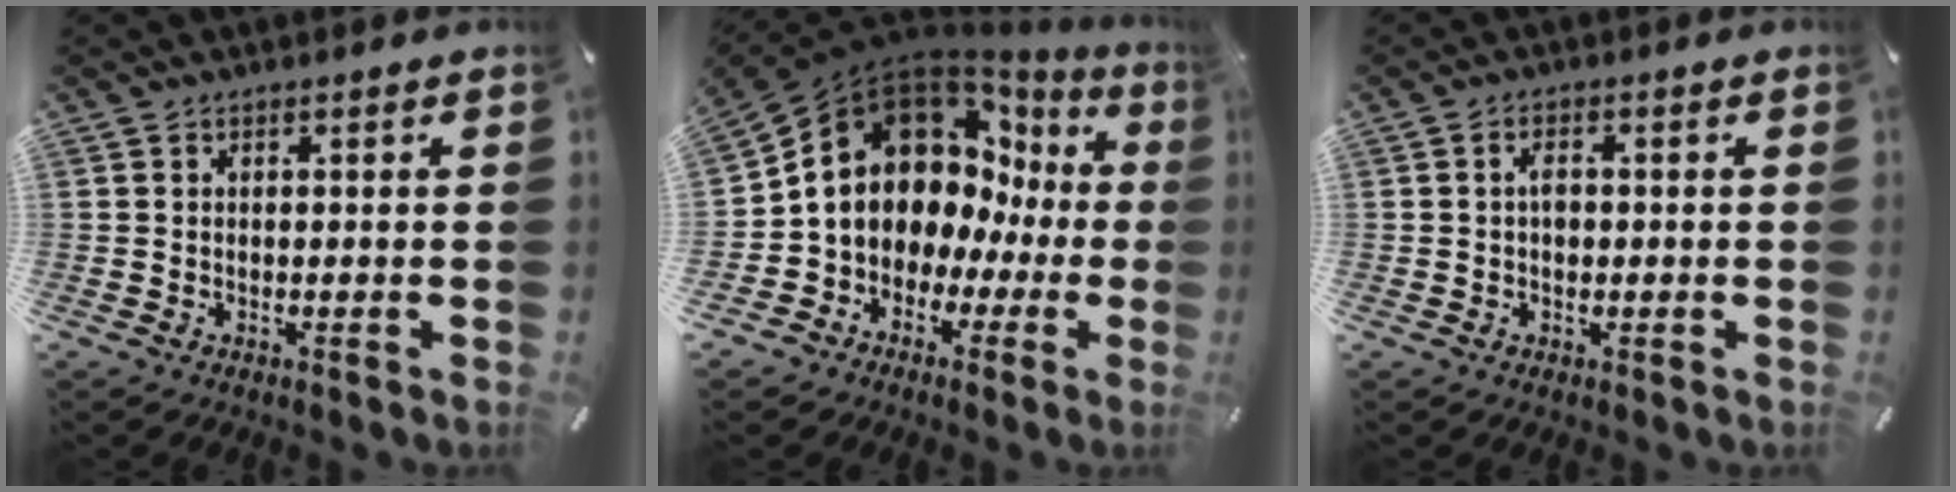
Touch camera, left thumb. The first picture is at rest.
{"total": 13.0, "force": [4.3, 10.5, 6.3], "torque": [-0.110, -0.047, 0.082]}
{"total": 2.6, "force": [0.0, 1.7, 1.9], "torque": [-0.031, 0.002, -0.003]}